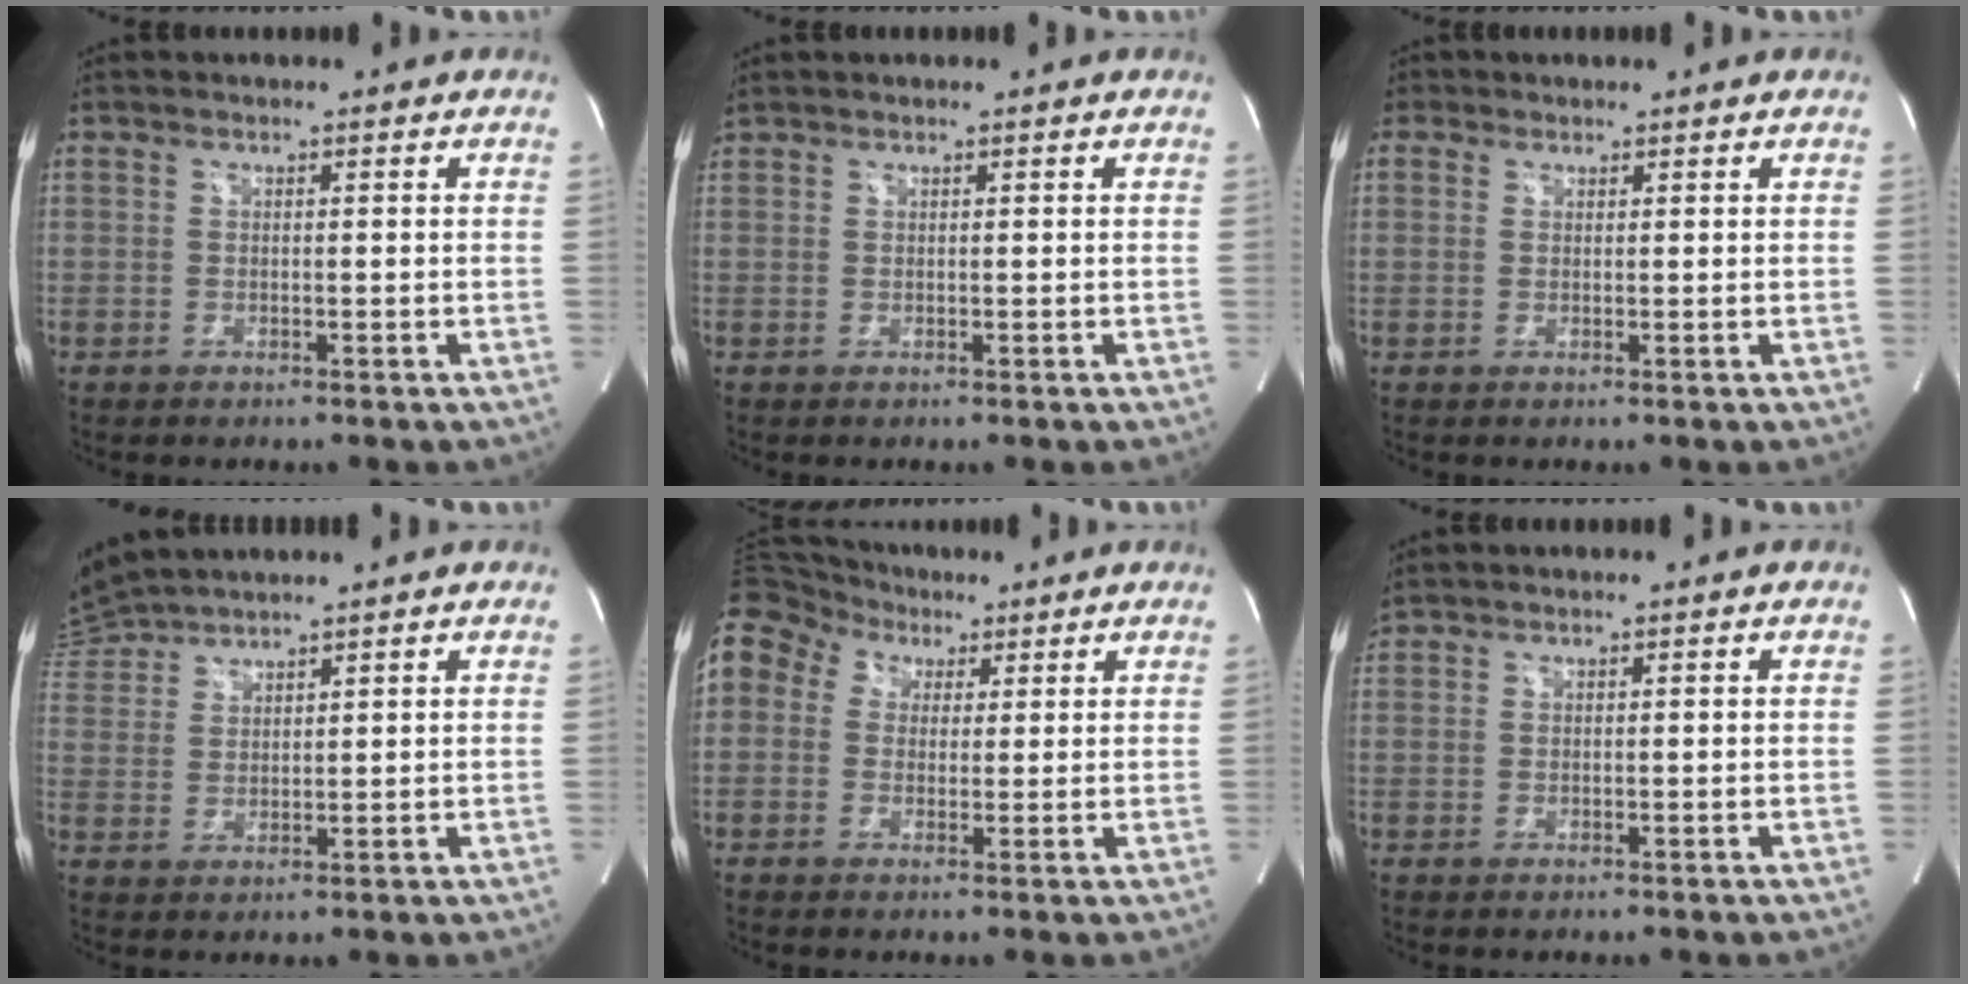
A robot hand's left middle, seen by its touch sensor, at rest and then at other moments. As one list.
[{"total": 0.8, "force": [0.8, 0.0, 0.4], "torque": [-0.025, 0.030, 0.025]}, {"total": 2.2, "force": [1.2, 1.8, 0.1], "torque": [0.008, 0.009, 0.018]}, {"total": 7.2, "force": [7.1, 0.4, 1.5], "torque": [-0.052, 0.023, 0.150]}, {"total": 22.4, "force": [9.4, 17.9, 9.8], "torque": [-0.319, 0.132, 0.180]}, {"total": 1.2, "force": [1.1, -0.1, 0.4], "torque": [-0.024, 0.030, 0.033]}]